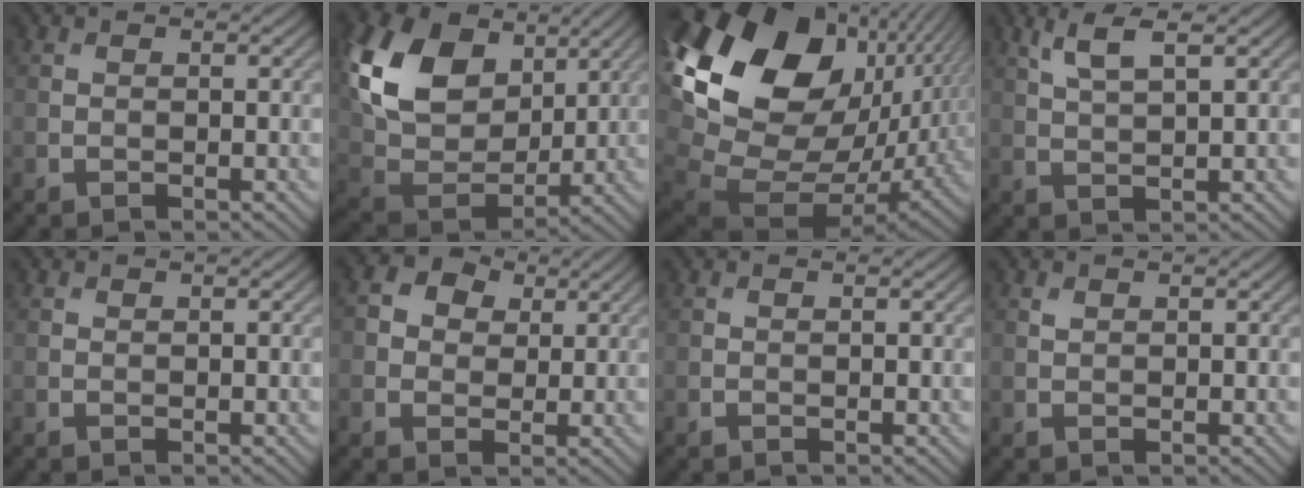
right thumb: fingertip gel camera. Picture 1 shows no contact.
{"total": 15.1, "force": [5.9, 10.2, 9.4], "torque": [-0.221, 0.016, 0.112]}
{"total": 21.4, "force": [6.8, 13.1, 15.5], "torque": [-0.340, -0.004, 0.158]}
{"total": 4.3, "force": [2.5, 0.9, 3.4], "torque": [-0.083, 0.006, 0.053]}
{"total": 0.0}
{"total": 5.5, "force": [1.7, 4.5, 2.6], "torque": [-0.075, 0.015, 0.014]}
{"total": 0.0}
{"total": 0.6, "force": [0.4, 0.3, 0.3], "torque": [-0.010, 0.000, 0.010]}